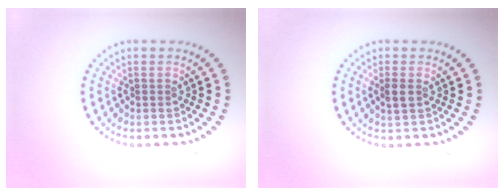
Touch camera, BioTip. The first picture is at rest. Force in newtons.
{"total": 1.4, "press": 1.4, "slide": 0.2}